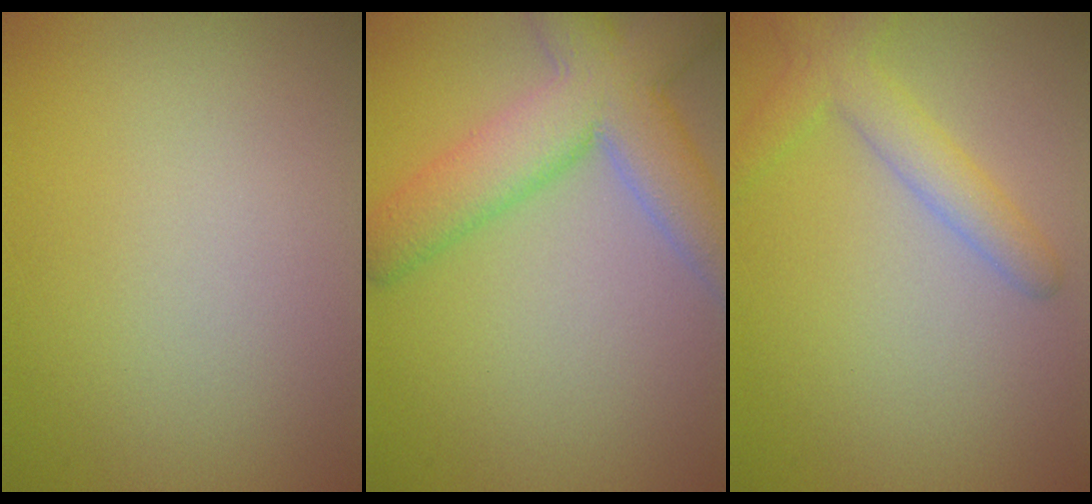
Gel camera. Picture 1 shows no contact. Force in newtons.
{"total": 7.7, "press": 7.7, "slide": 0.4}
{"total": 3.0, "press": 3.0, "slide": 0.2}